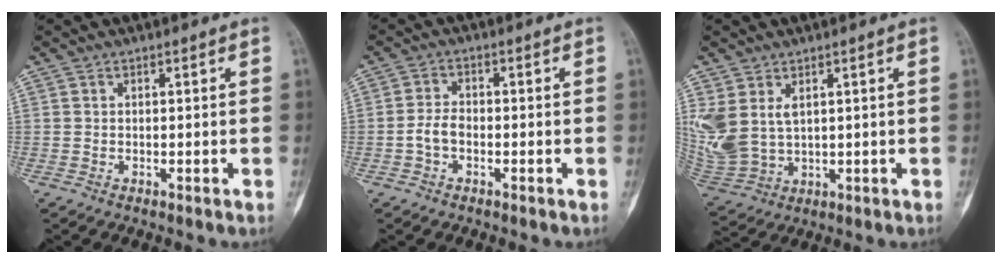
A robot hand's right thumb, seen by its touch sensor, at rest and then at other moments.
{"total": 3.4, "force": [-1.1, 2.1, 2.4], "torque": [-0.047, 0.015, -0.026]}
{"total": 10.7, "force": [3.1, 7.3, 7.2], "torque": [-0.171, -0.011, 0.083]}